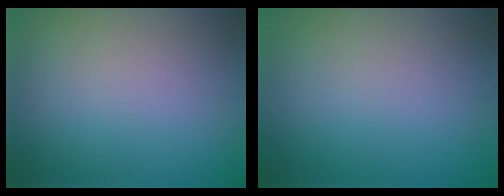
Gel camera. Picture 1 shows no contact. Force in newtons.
{"total": 0.0}